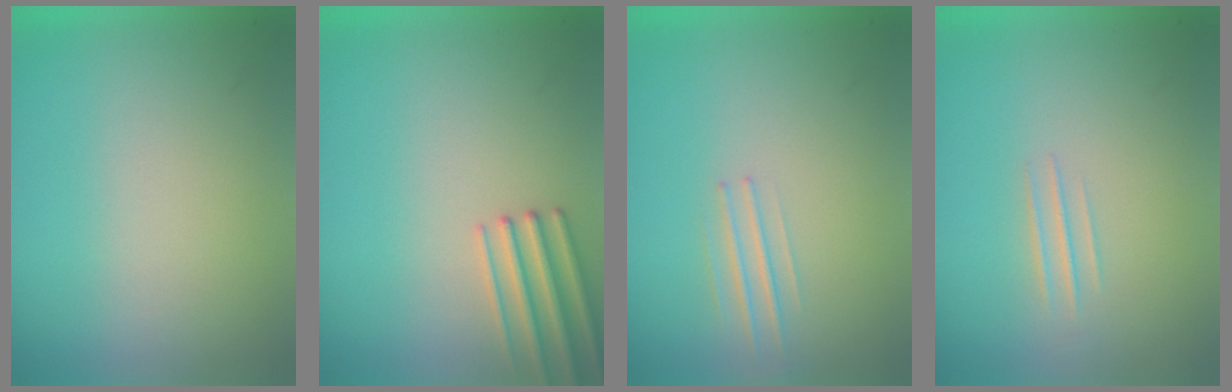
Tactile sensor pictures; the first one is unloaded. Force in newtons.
{"total": 2.7}
{"total": 1.2}
{"total": 1.0}